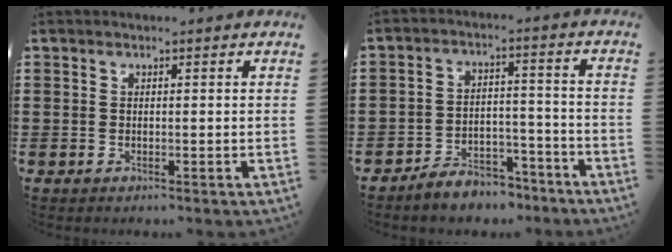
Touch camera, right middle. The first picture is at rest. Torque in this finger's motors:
{"motor_torque": [2.14, 0.00, 0.10, 0.09]}